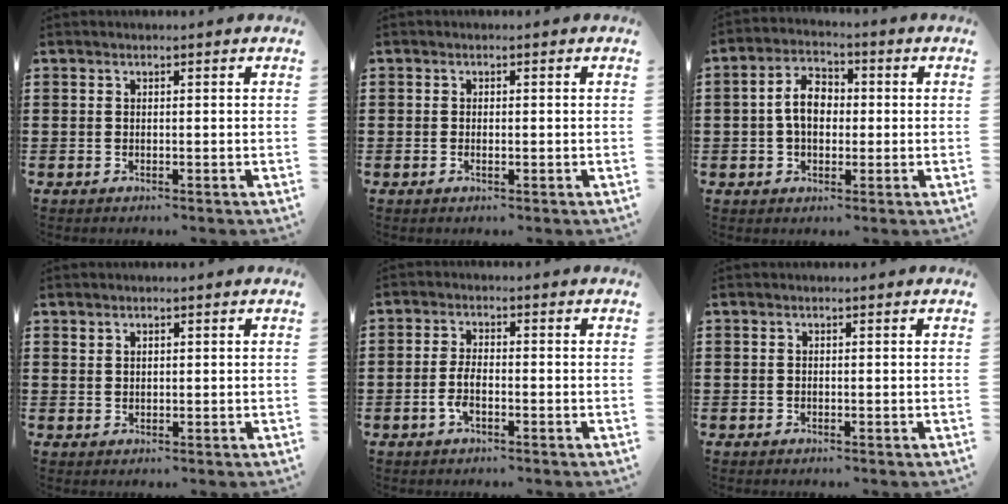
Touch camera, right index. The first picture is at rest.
{"total": 0.9, "force": [-0.2, 0.4, 0.8], "torque": [-0.016, -0.002, -0.003]}
{"total": 6.1, "force": [0.0, 4.0, 4.6], "torque": [-0.101, 0.014, -0.004]}
{"total": 1.1, "force": [0.9, 0.6, 0.3], "torque": [-0.006, 0.002, 0.017]}
{"total": 3.5, "force": [-1.4, 1.3, 2.9], "torque": [-0.073, -0.004, -0.031]}
{"total": 0.0}